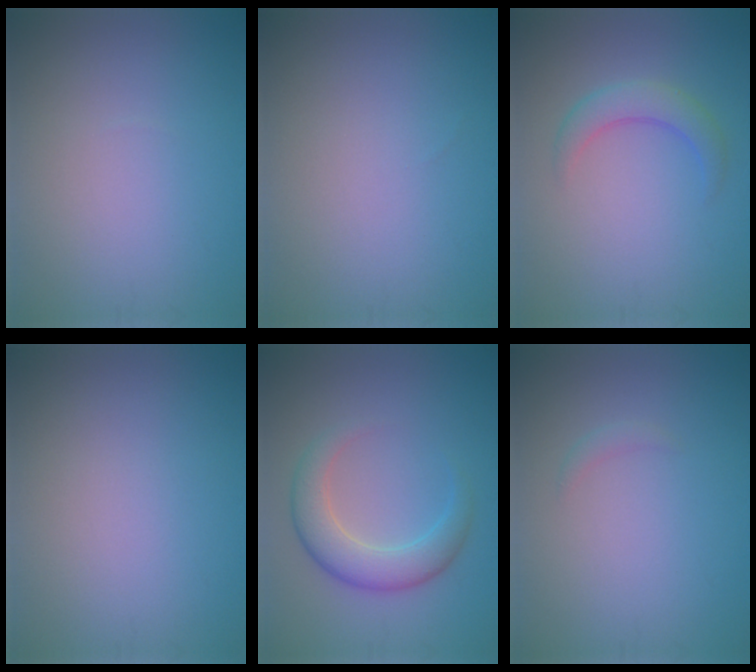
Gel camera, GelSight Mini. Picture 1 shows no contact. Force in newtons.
{"total": 0.0}
{"total": 2.8, "press": 2.7, "slide": 0.2}
{"total": 0.0}
{"total": 4.6, "press": 4.6, "slide": 0.2}
{"total": 0.7, "press": 0.7, "slide": 0.0}